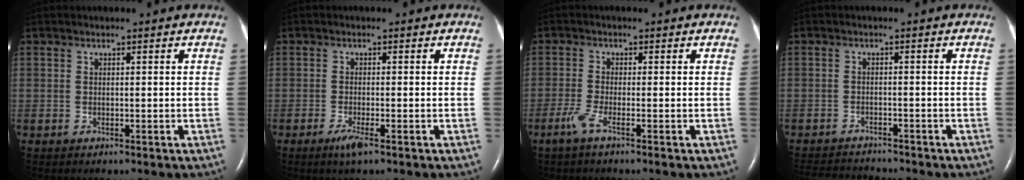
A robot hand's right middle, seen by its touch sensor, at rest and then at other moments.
{"total": 2.4, "force": [-1.4, 0.1, 1.9], "torque": [-0.043, -0.006, -0.029]}
{"total": 2.6, "force": [-1.6, -0.1, 2.0], "torque": [-0.053, -0.007, -0.040]}
{"total": 6.7, "force": [-6.6, 0.4, 1.2], "torque": [-0.023, -0.004, -0.104]}